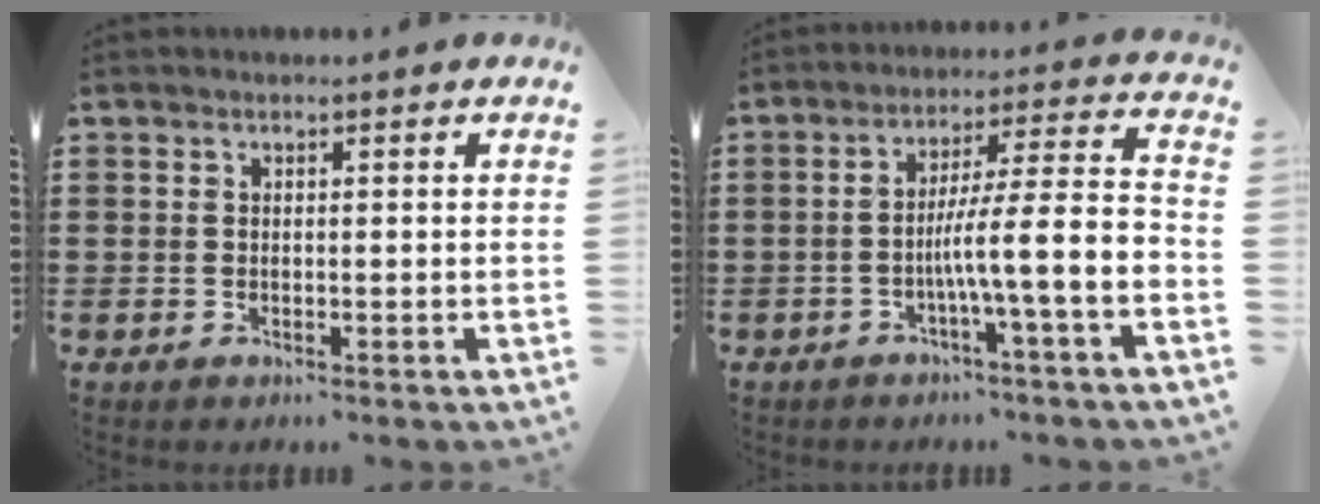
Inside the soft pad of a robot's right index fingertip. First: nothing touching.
{"total": 8.8, "force": [-2.8, 0.7, 8.3], "torque": [-0.138, -0.019, -0.058]}